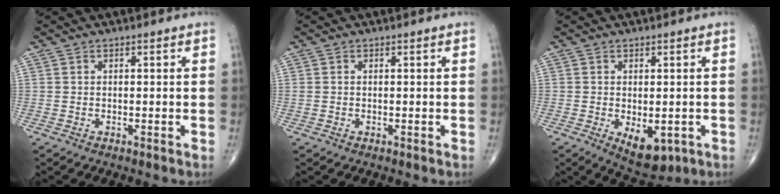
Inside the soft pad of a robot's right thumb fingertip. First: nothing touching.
{"total": 0.8, "force": [0.1, 0.5, 0.6], "torque": [-0.019, 0.008, 0.007]}
{"total": 7.1, "force": [-2.1, 3.8, 5.6], "torque": [-0.070, -0.006, -0.016]}